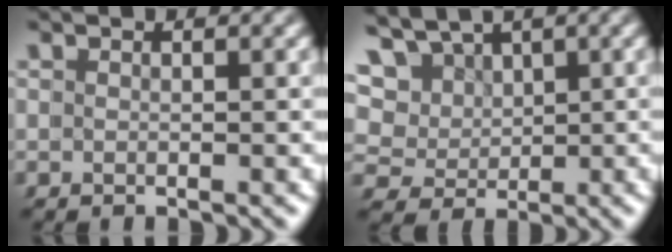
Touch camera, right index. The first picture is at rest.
{"total": 9.9, "force": [2.2, 8.9, 3.6], "torque": [-0.108, -0.027, 0.038]}